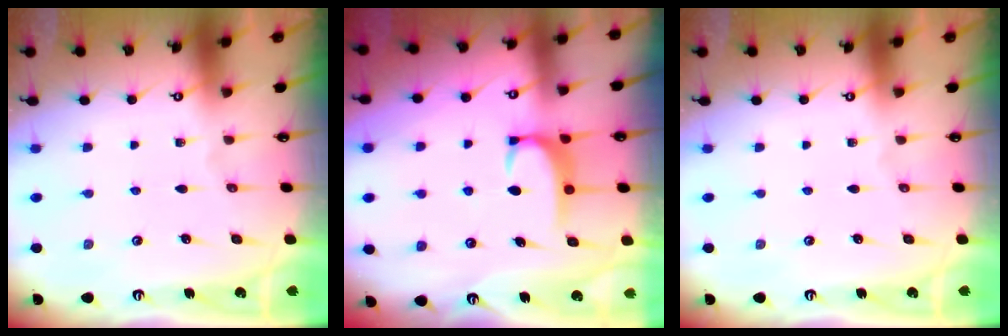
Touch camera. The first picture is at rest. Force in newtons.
{"total": 2.6, "press": 2.6, "slide": 0.4}
{"total": 0.0}